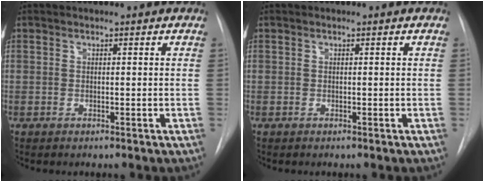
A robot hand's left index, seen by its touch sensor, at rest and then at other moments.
{"total": 0.0}